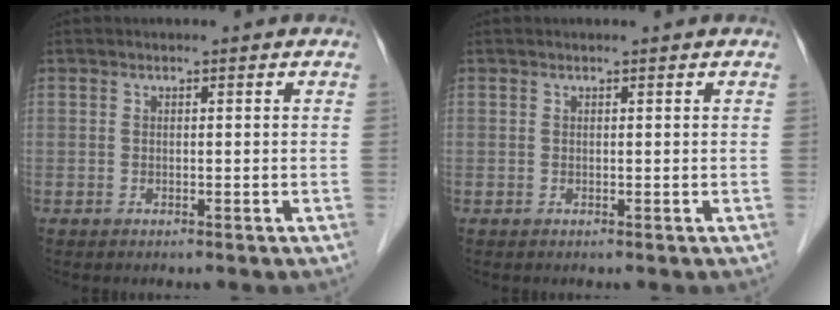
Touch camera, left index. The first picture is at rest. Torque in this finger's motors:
{"motor_torque": [0.32, 0.04, 0.00, -0.01]}